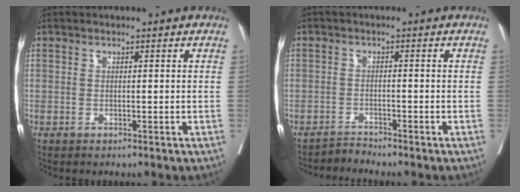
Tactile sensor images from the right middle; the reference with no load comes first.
{"total": 1.8, "force": [-1.6, -0.5, -0.6], "torque": [0.015, -0.013, -0.030]}